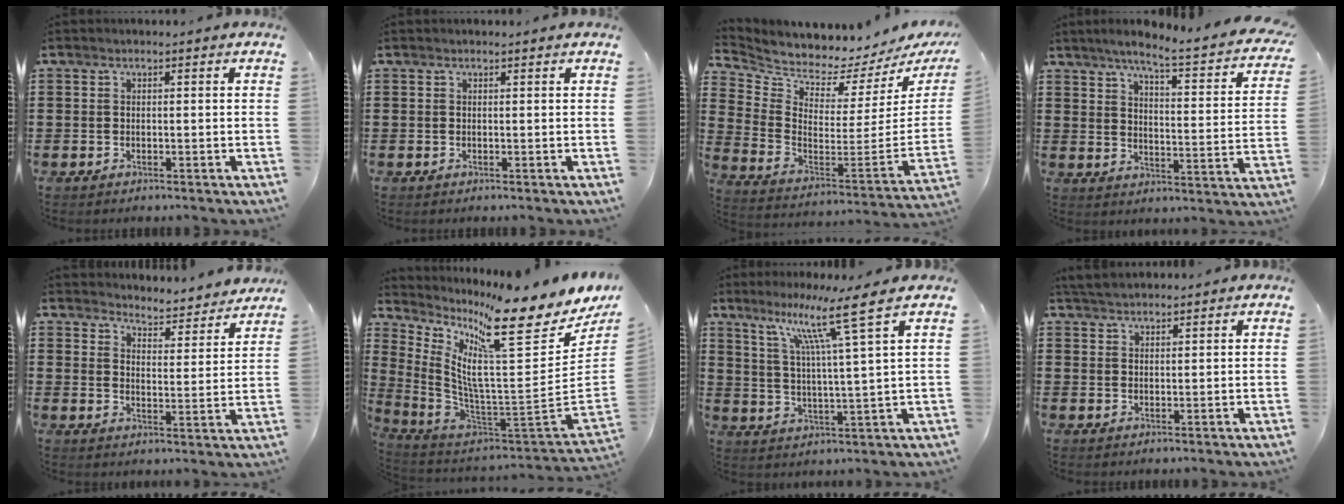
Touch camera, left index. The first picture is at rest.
{"total": 0.0}
{"total": 3.2, "force": [3.2, 0.2, -0.1], "torque": [-0.030, -0.063, 0.048]}
{"total": 5.2, "force": [4.1, -0.1, 3.2], "torque": [-0.074, -0.035, 0.057]}
{"total": 4.3, "force": [4.3, -0.2, -0.2], "torque": [-0.013, -0.038, 0.070]}
{"total": 15.9, "force": [9.5, 2.8, 12.4], "torque": [-0.260, -0.076, 0.145]}
{"total": 10.2, "force": [6.8, -1.0, 7.5], "torque": [-0.149, -0.029, 0.104]}
{"total": 2.8, "force": [2.7, 0.8, 0.4], "torque": [-0.016, 0.000, 0.052]}